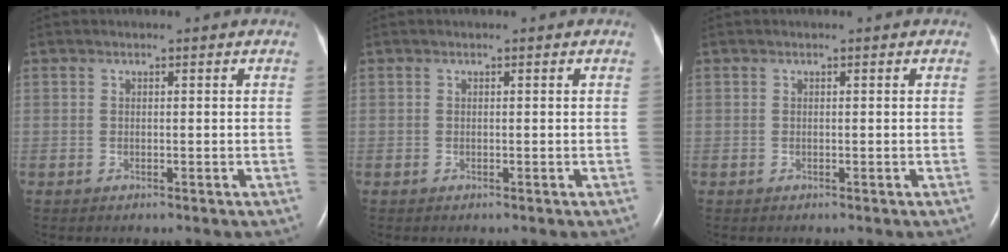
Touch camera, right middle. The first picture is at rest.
{"total": 0.0}
{"total": 0.0}